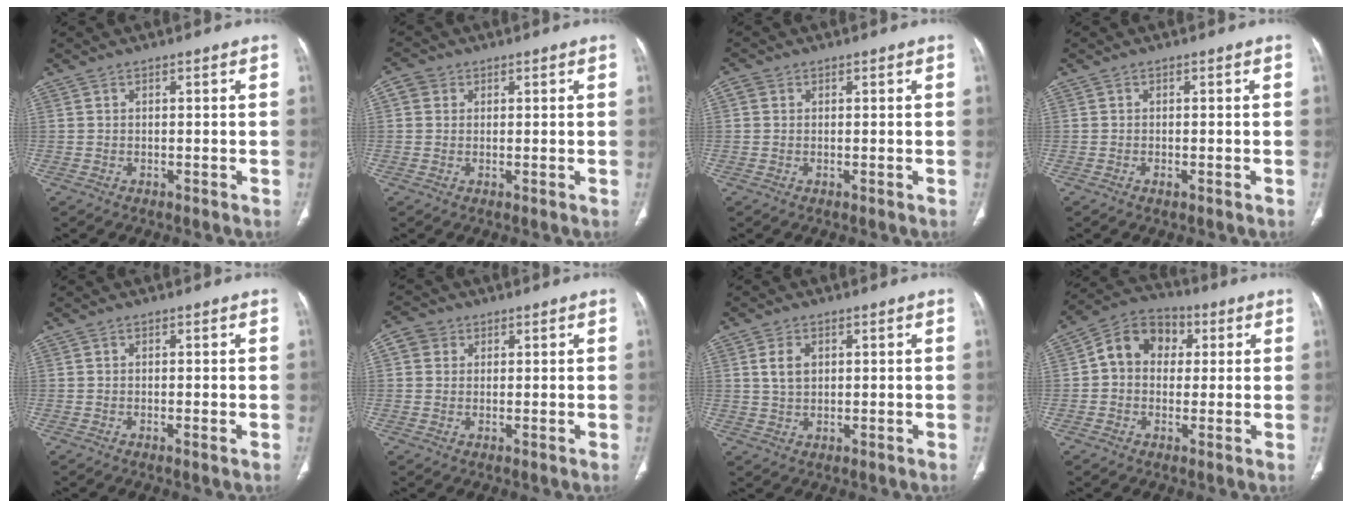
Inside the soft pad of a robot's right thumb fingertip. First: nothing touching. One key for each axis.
{"total": 2.9, "fx": 0.9, "fy": 2.6, "fz": 0.9, "tx": -0.007, "ty": 0.004, "tz": 0.014}
{"total": 1.6, "fx": 0.5, "fy": 1.4, "fz": 0.6, "tx": -0.006, "ty": 0.004, "tz": 0.005}
{"total": 0.7, "fx": -0.3, "fy": 0.1, "fz": 0.6, "tx": -0.012, "ty": -0.001, "tz": -0.007}
{"total": 1.0, "fx": -0.2, "fy": 0.0, "fz": 0.9, "tx": -0.020, "ty": -0.004, "tz": -0.004}
{"total": 3.7, "fx": 1.2, "fy": 3.4, "fz": 1.1, "tx": -0.008, "ty": 0.004, "tz": 0.020}
{"total": 3.9, "fx": 1.1, "fy": 2.6, "fz": 2.7, "tx": -0.042, "ty": -0.003, "tz": 0.023}
{"total": 10.3, "fx": 1.8, "fy": 8.3, "fz": 5.8, "tx": -0.068, "ty": 0.022, "tz": 0.015}